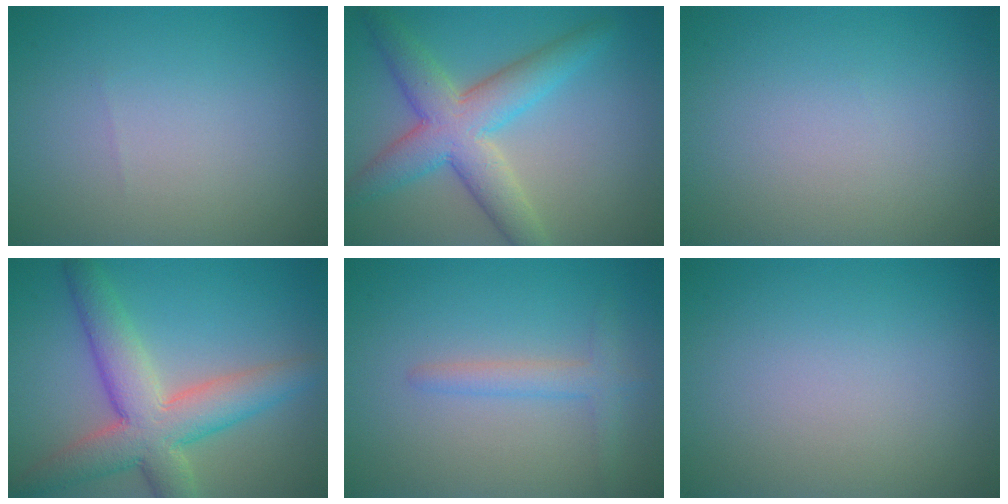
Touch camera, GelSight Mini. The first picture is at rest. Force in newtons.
{"total": 6.8, "press": 6.8, "slide": 0.3}
{"total": 0.0}
{"total": 7.6, "press": 7.6, "slide": 0.5}
{"total": 2.1, "press": 2.1, "slide": 0.2}
{"total": 0.0}